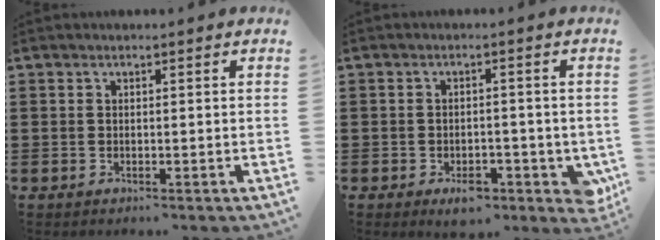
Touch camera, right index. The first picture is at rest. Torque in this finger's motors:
{"motor_torque": [1.94, -0.08, 0.19, 0.02]}